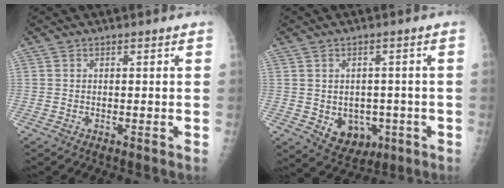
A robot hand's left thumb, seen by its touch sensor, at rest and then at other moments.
{"total": 7.9, "force": [-2.0, 6.2, 4.5], "torque": [-0.035, 0.006, -0.010]}